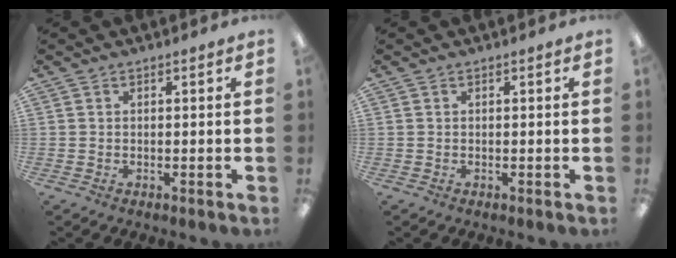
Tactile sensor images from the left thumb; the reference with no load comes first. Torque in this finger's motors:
{"motor_torque": [0.00, 0.00, -0.17, 0.17, 0.00]}